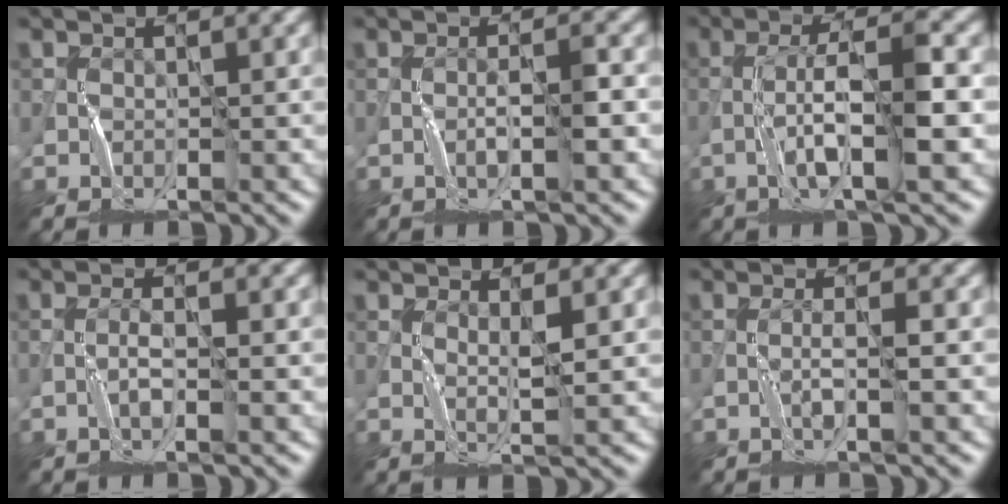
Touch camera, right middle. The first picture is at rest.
{"total": 1.6, "force": [-0.5, -0.5, 1.4], "torque": [-0.029, 0.003, -0.011]}
{"total": 5.5, "force": [-1.6, 0.5, 5.2], "torque": [-0.101, 0.013, -0.031]}
{"total": 0.9, "force": [-0.5, -0.6, 0.4], "torque": [-0.014, 0.004, -0.013]}
{"total": 1.2, "force": [0.7, -0.8, 0.5], "torque": [-0.016, -0.002, 0.015]}
{"total": 1.1, "force": [-0.5, -0.9, 0.4], "torque": [-0.014, 0.005, -0.013]}